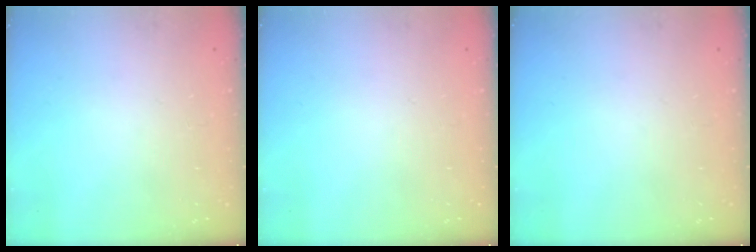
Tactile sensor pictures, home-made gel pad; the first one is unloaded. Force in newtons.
{"total": 0.0}
{"total": 0.0}